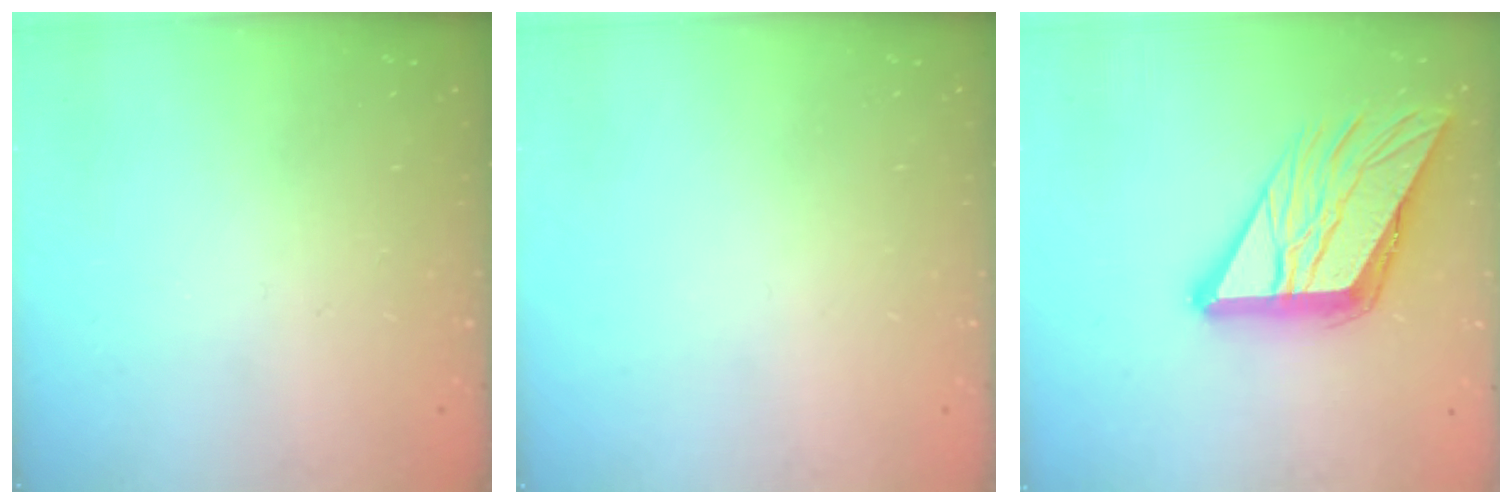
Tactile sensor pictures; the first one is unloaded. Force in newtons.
{"total": 0.0}
{"total": 17.6, "press": 17.4, "slide": 2.1}